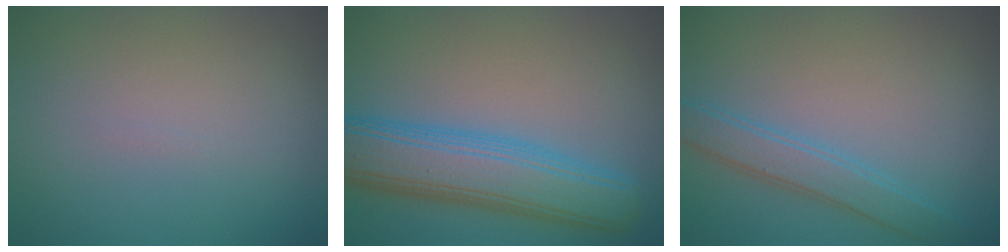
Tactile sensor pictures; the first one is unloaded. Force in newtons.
{"total": 8.0, "press": 8.0, "slide": 0.2}
{"total": 2.9, "press": 2.9, "slide": 0.0}